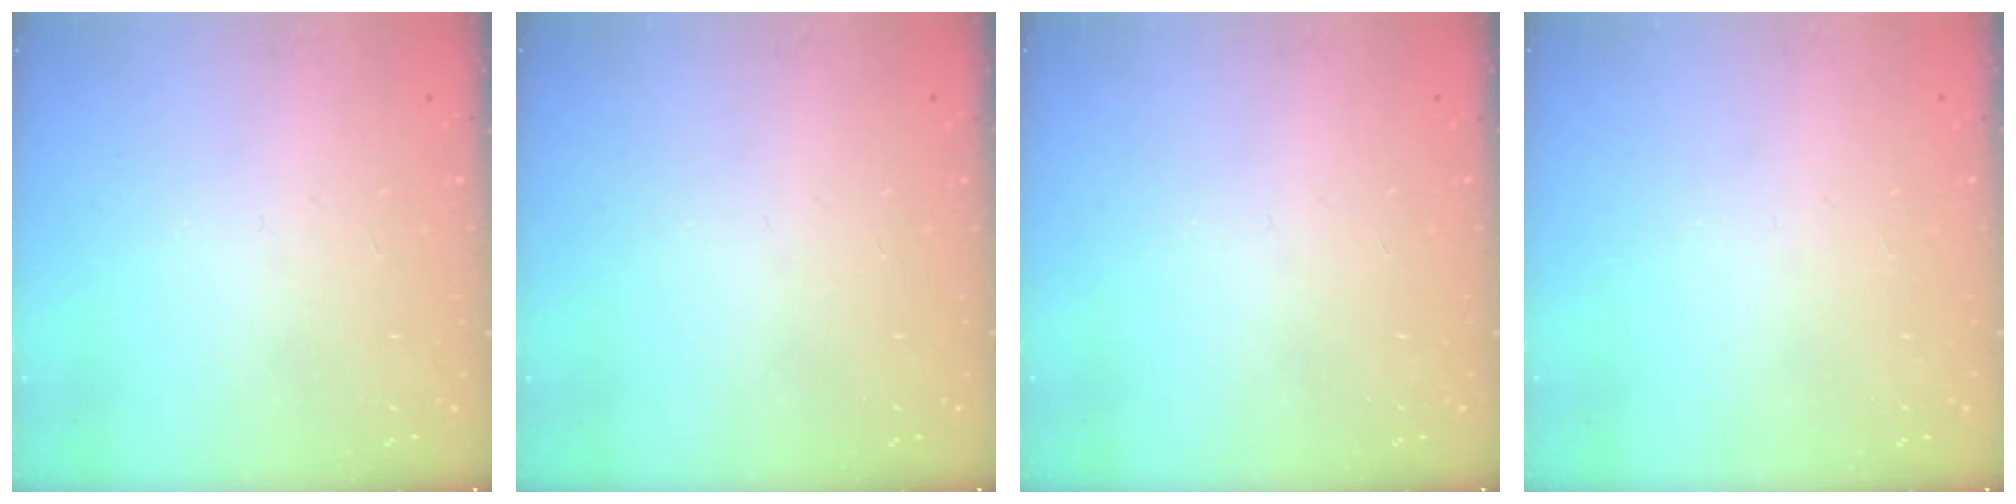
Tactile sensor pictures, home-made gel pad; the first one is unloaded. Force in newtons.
{"total": 0.0}
{"total": 0.0}
{"total": 0.0}